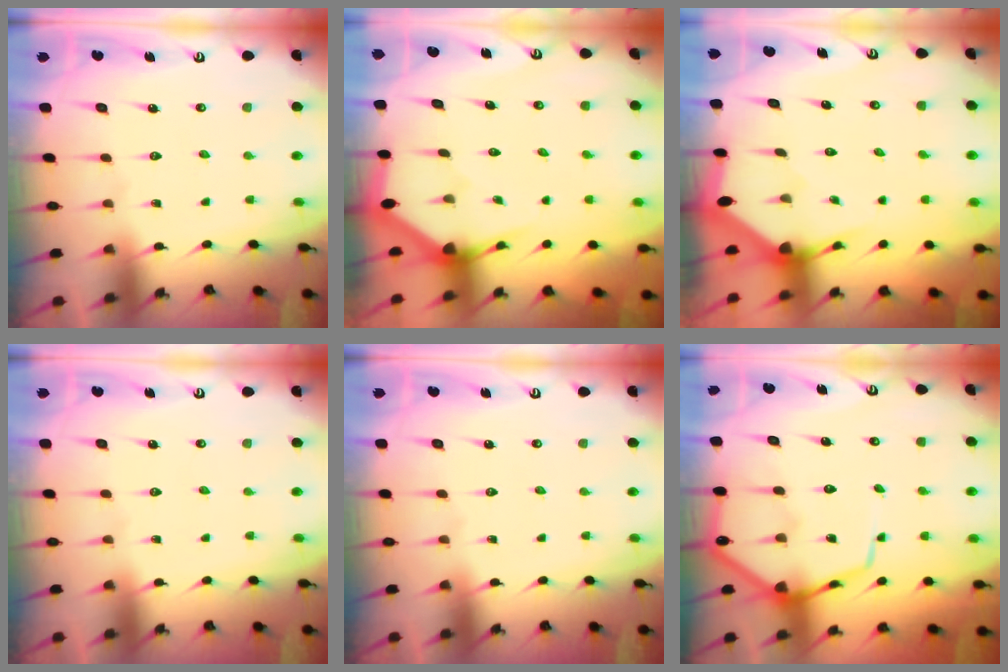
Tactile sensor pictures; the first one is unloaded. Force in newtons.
{"total": 3.3, "press": 3.3, "slide": 0.1}
{"total": 3.0, "press": 3.0, "slide": 0.1}
{"total": 0.0}
{"total": 0.0}
{"total": 10.3, "press": 10.2, "slide": 0.9}